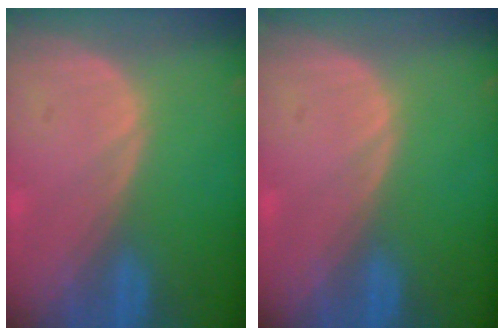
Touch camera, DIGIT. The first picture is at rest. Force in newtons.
{"total": 0.0}